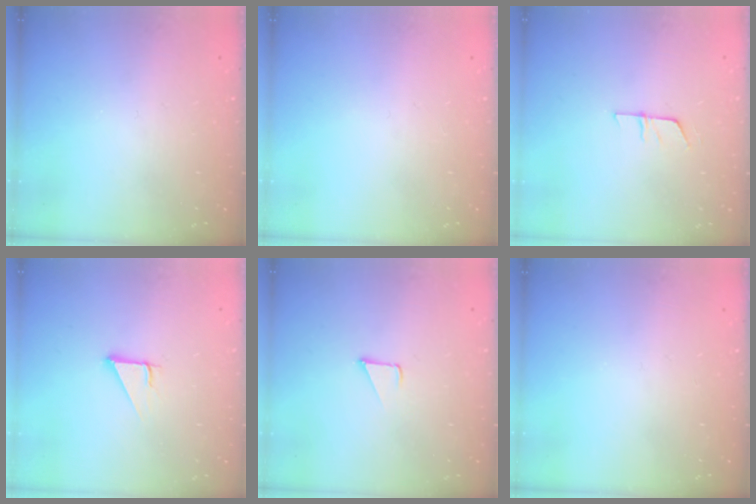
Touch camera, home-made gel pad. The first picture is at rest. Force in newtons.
{"total": 0.0}
{"total": 5.4, "press": 5.4, "slide": 0.4}
{"total": 2.9, "press": 2.9, "slide": 0.1}
{"total": 2.3, "press": 2.3, "slide": 0.2}
{"total": 0.0}